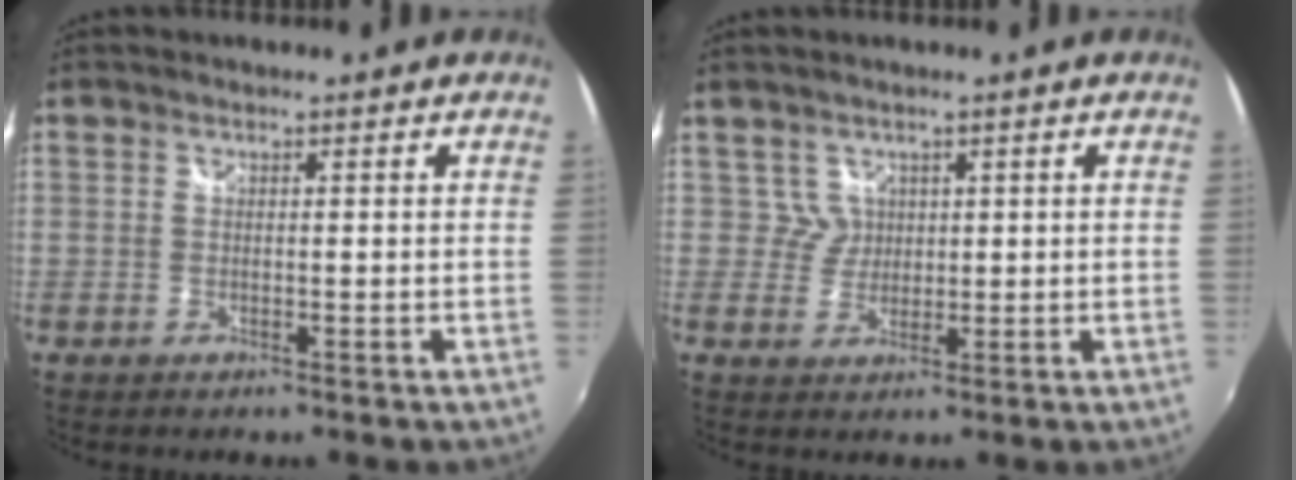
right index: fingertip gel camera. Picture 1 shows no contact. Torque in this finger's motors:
{"motor_torque": [0.01, 0.16, -0.08, 0.00]}